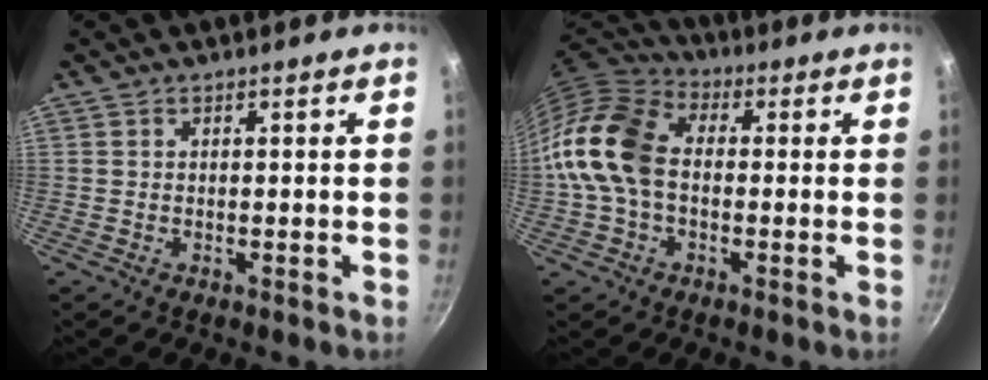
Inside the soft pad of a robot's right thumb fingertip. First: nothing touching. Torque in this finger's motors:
{"motor_torque": [1.82, 1.82, 0.90, -0.78, 0.39]}